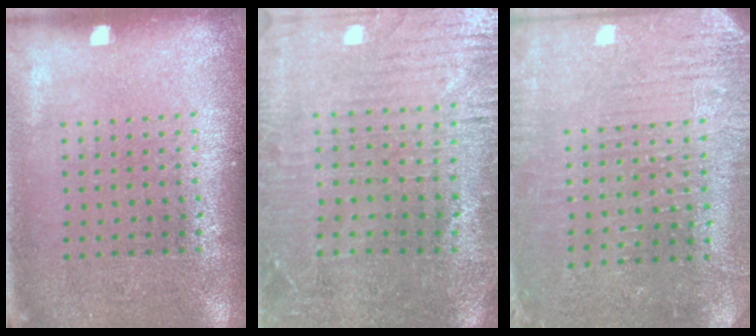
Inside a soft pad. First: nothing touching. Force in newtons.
{"total": 1.4, "press": 1.3, "slide": 0.5}
{"total": 3.0, "press": 2.9, "slide": 0.7}